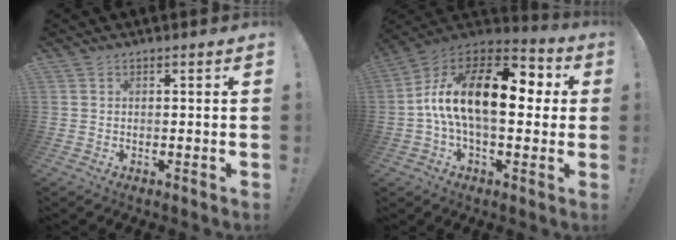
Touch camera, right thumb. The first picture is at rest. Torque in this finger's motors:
{"motor_torque": [2.51, 2.50, 0.74, 0.07, 0.72]}